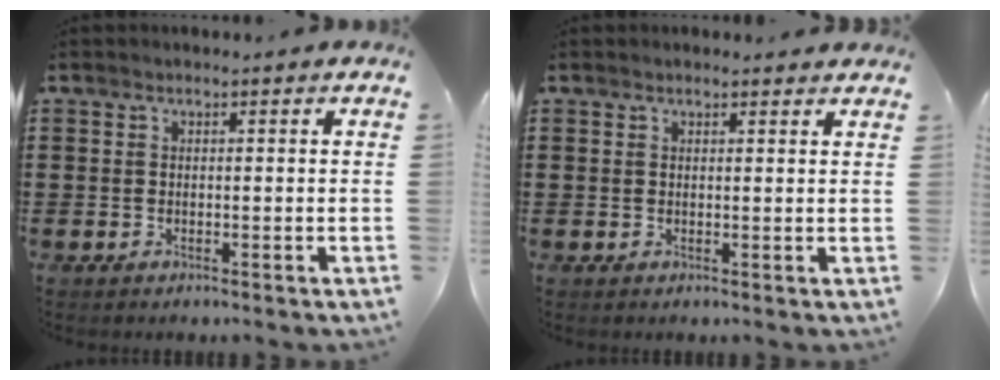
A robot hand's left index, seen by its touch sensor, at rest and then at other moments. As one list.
[{"total": 1.1, "force": [1.0, 0.1, 0.3], "torque": [-0.008, 0.001, 0.020]}]